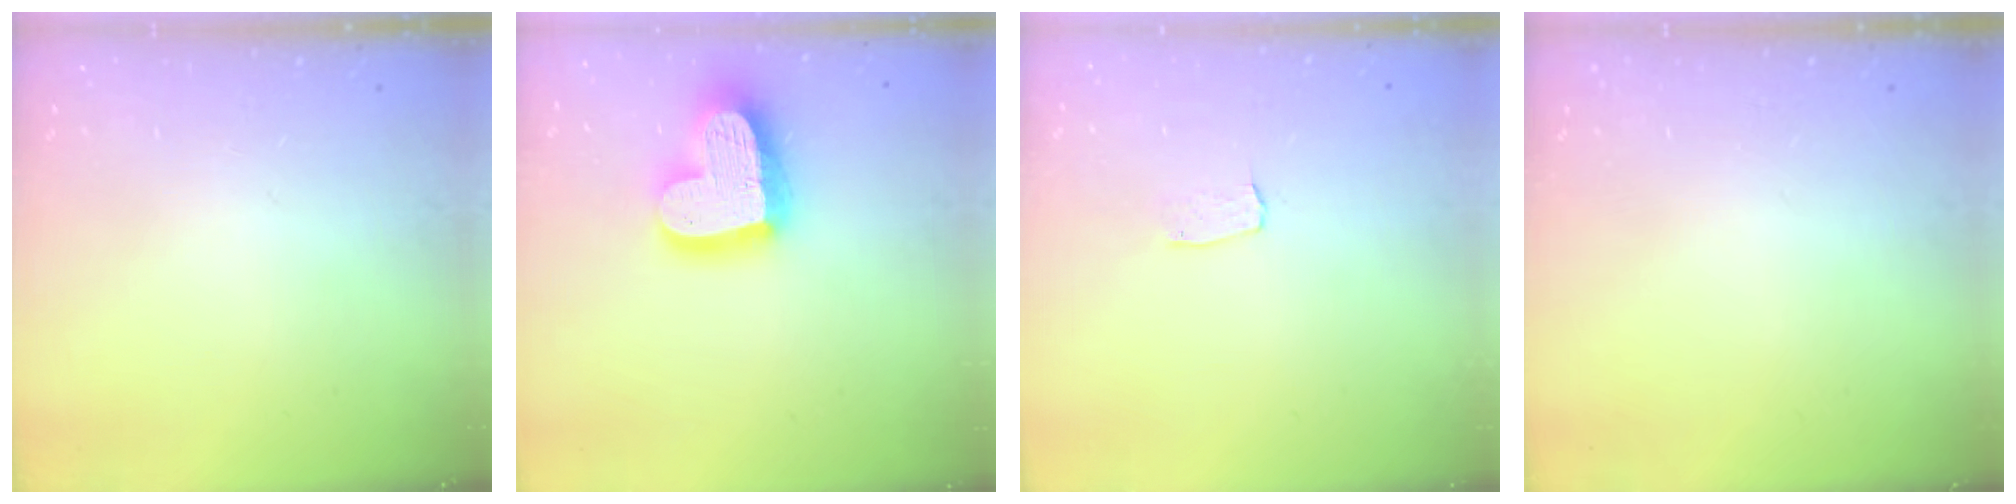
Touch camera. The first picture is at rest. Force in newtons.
{"total": 21.7, "press": 21.6, "slide": 2.0}
{"total": 3.0, "press": 3.0, "slide": 0.2}
{"total": 0.0}